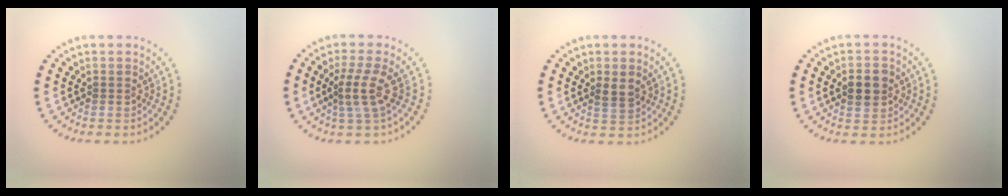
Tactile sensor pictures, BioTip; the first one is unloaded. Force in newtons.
{"total": 3.0, "press": 2.2, "slide": 2.0}
{"total": 1.4, "press": 1.3, "slide": 0.6}
{"total": 2.9, "press": 2.9, "slide": 0.2}